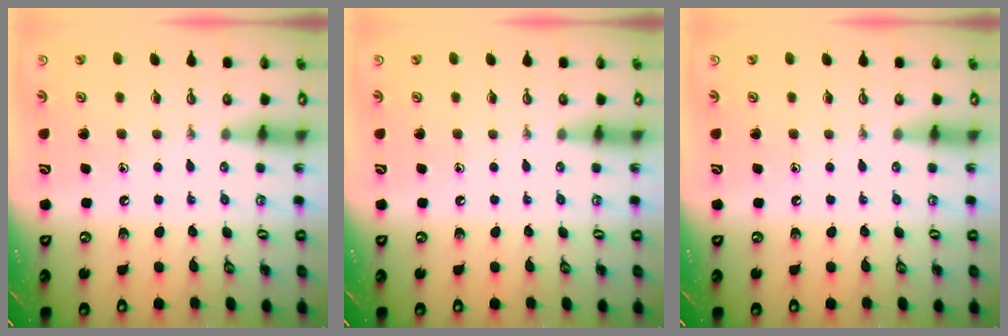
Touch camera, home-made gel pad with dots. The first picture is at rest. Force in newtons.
{"total": 0.0}
{"total": 0.0}